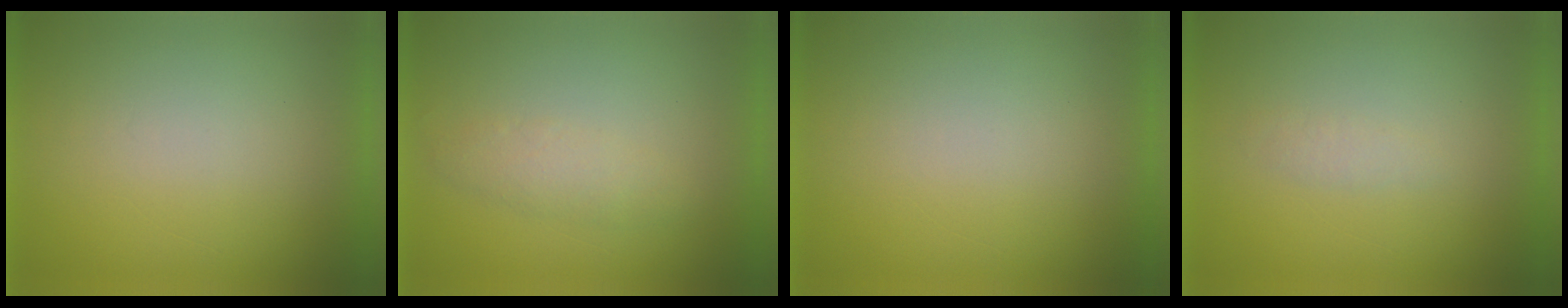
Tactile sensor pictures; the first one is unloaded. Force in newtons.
{"total": 2.4}
{"total": 0.0}
{"total": 1.4}